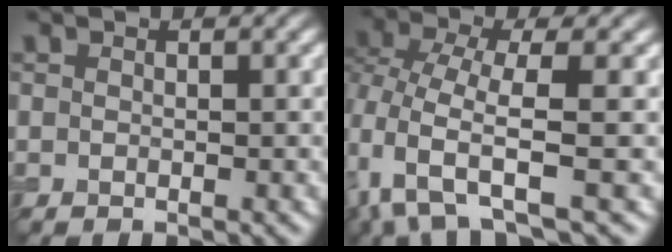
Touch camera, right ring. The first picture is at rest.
{"total": 6.0, "force": [-2.1, 2.2, 5.2], "torque": [-0.107, -0.002, -0.047]}